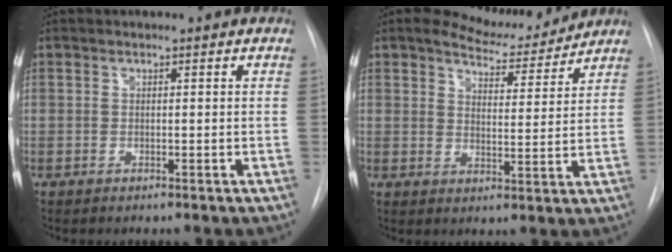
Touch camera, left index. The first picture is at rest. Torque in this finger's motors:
{"motor_torque": [0.34, -0.61, -0.05, 0.01]}